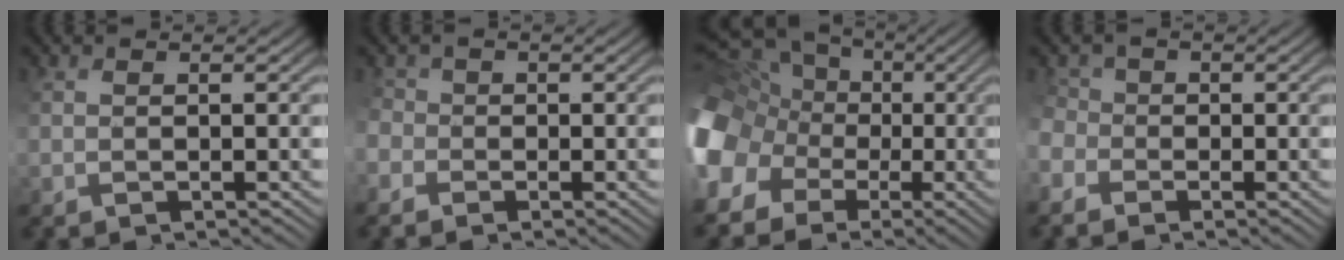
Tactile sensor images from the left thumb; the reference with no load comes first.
{"total": 2.8, "force": [-2.2, 1.6, -0.8], "torque": [-0.001, -0.006, -0.035]}
{"total": 14.4, "force": [-1.4, 13.0, 6.0], "torque": [-0.216, -0.005, -0.044]}
{"total": 3.3, "force": [-2.5, 2.2, -0.3], "torque": [-0.018, -0.005, -0.041]}